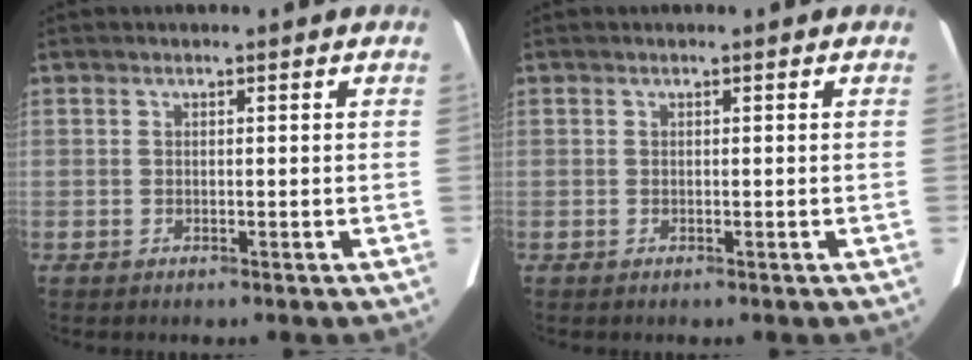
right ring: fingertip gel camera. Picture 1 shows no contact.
{"total": 0.0}